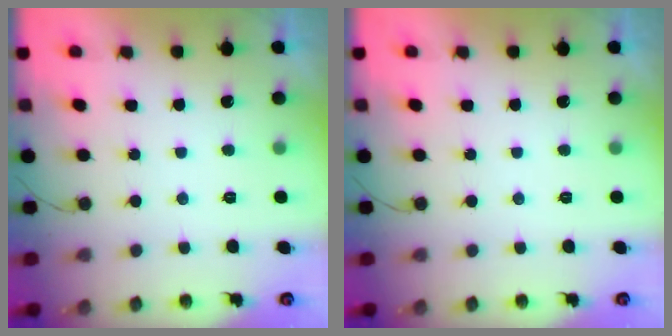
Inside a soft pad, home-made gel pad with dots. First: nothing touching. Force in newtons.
{"total": 0.0}